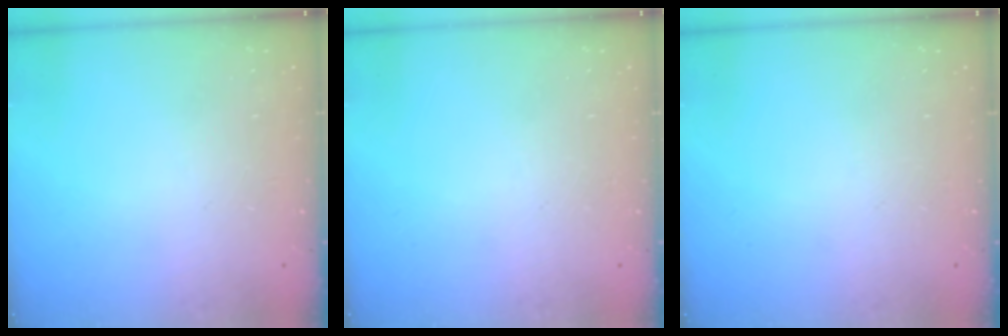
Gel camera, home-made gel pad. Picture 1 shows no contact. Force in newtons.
{"total": 0.0}
{"total": 0.0}